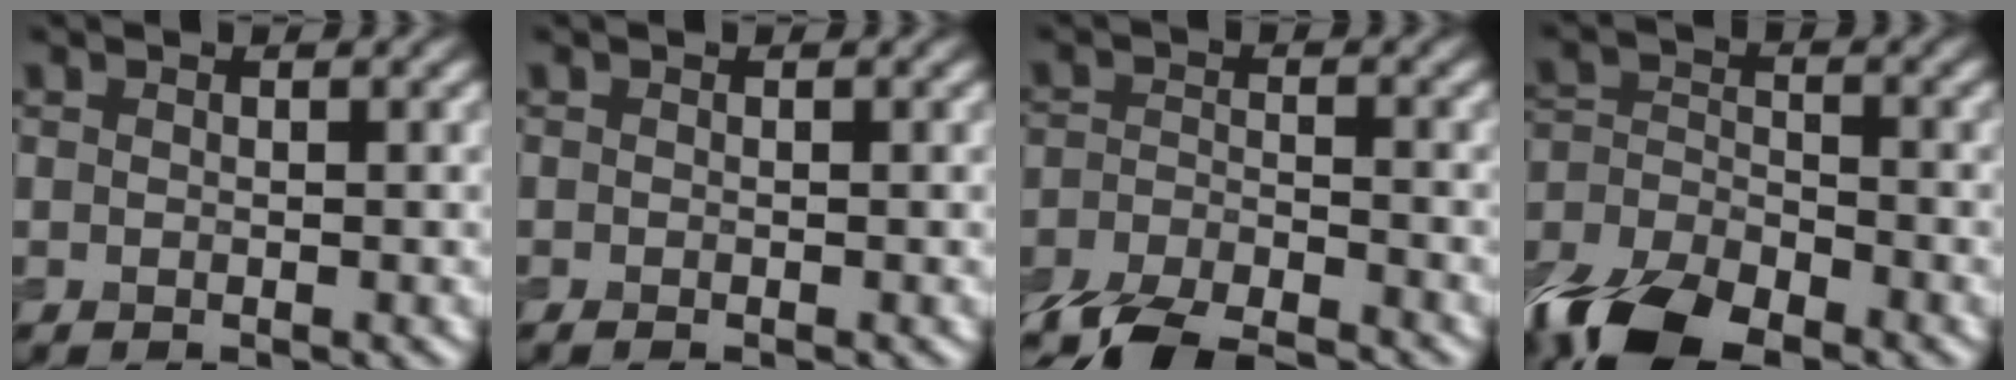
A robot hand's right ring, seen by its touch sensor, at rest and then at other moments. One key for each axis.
{"total": 0.6, "fx": -0.4, "fy": 0.1, "fz": 0.4, "tx": -0.008, "ty": -0.004, "tz": -0.009}
{"total": 8.2, "fx": -7.1, "fy": 2.5, "fz": 3.4, "tx": -0.069, "ty": -0.032, "tz": -0.124}
{"total": 10.7, "fx": -7.8, "fy": 4.5, "fz": 5.7, "tx": -0.123, "ty": -0.021, "tz": -0.150}